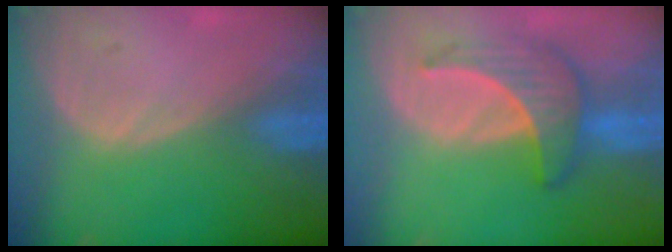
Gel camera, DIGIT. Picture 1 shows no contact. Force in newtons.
{"total": 6.5, "press": 6.4, "slide": 1.1}